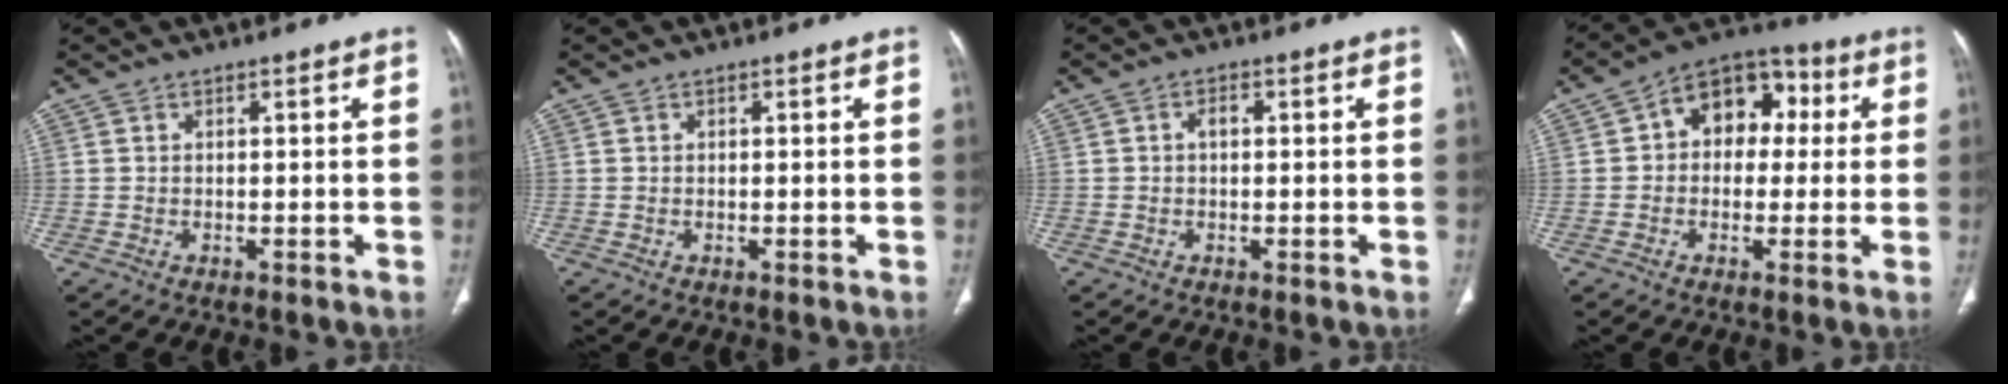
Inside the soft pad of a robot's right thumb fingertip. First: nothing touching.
{"total": 0.0}
{"total": 1.7, "force": [0.1, 1.1, 1.3], "torque": [-0.020, 0.007, -0.001]}
{"total": 12.0, "force": [2.2, 8.7, 8.0], "torque": [-0.073, 0.031, 0.020]}